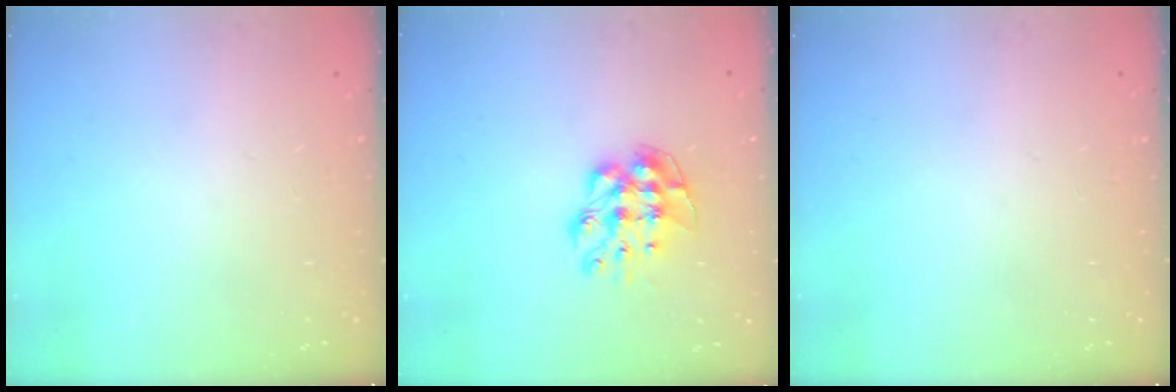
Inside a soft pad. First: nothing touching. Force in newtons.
{"total": 9.5, "press": 9.4, "slide": 0.6}
{"total": 0.0}